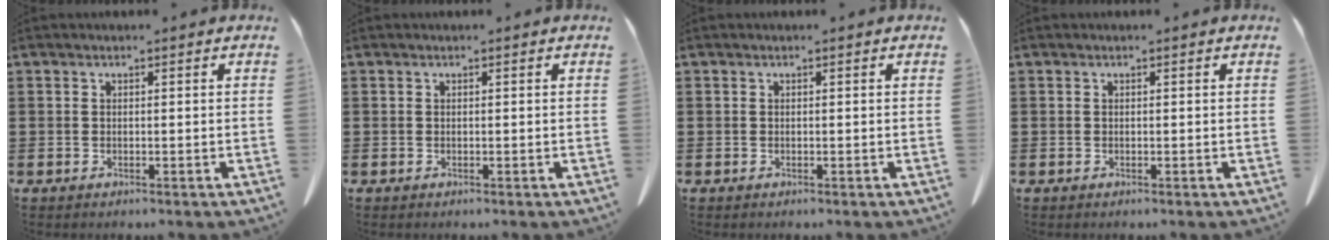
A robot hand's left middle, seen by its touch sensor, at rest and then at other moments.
{"total": 0.0}
{"total": 0.0}
{"total": 0.0}